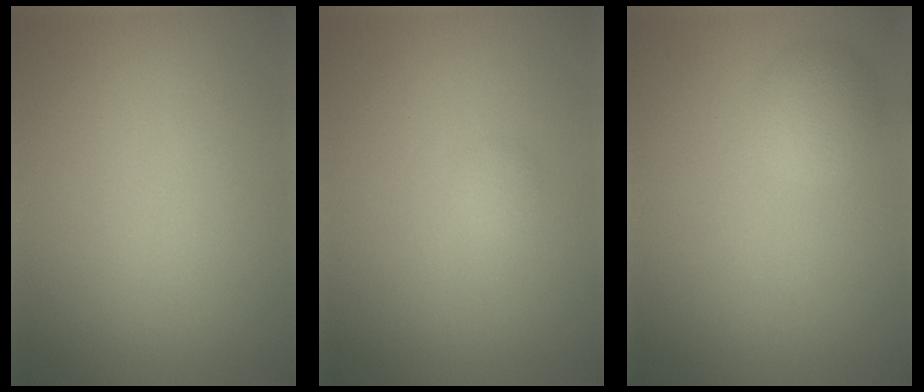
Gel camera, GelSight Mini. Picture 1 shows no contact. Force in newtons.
{"total": 0.6, "press": 0.6, "slide": 0.1}
{"total": 2.2, "press": 2.2, "slide": 0.1}